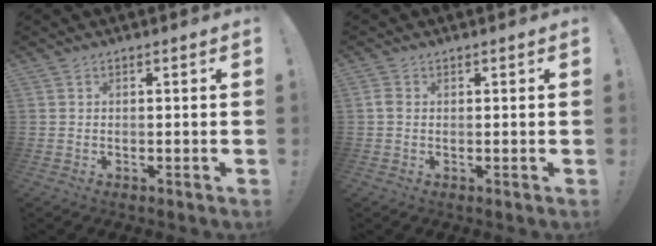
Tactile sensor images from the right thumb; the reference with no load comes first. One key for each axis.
{"total": 1.2, "fx": 0.6, "fy": 0.7, "fz": 0.8, "tx": -0.013, "ty": 0.002, "tz": 0.010}